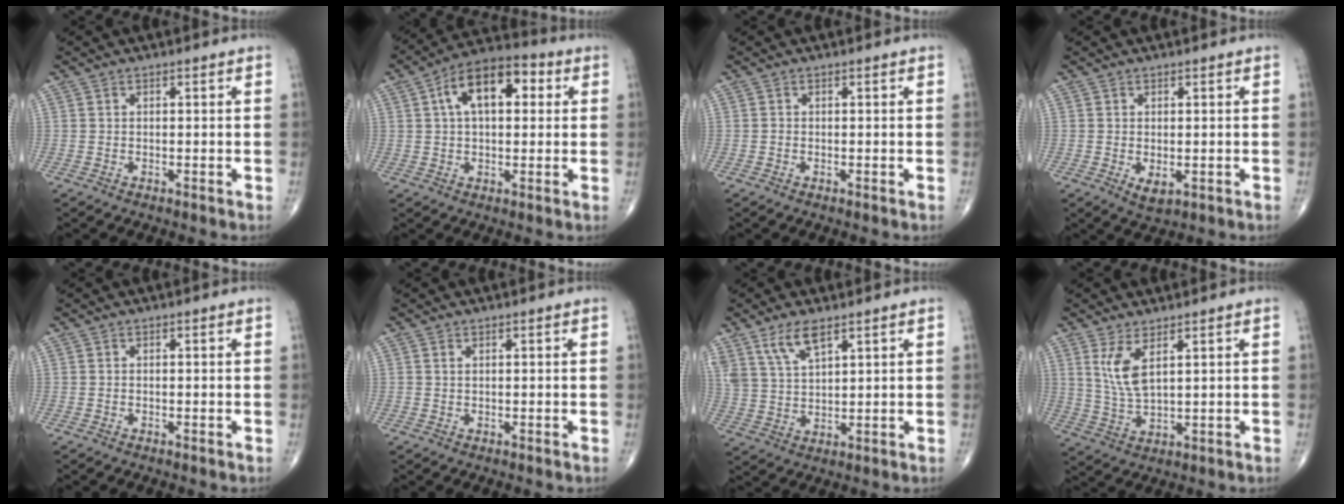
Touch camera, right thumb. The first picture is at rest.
{"total": 11.9, "force": [3.0, 6.6, 9.4], "torque": [-0.137, 0.026, 0.039]}
{"total": 0.0}
{"total": 2.8, "force": [-0.5, 1.6, 2.3], "torque": [-0.031, -0.005, 0.000]}
{"total": 0.0}
{"total": 0.5, "force": [0.3, 0.3, 0.4], "torque": [-0.008, 0.002, 0.007]}
{"total": 7.1, "force": [4.7, 2.6, 4.7], "torque": [-0.090, -0.018, 0.098]}
{"total": 6.4, "force": [2.8, 2.2, 5.3], "torque": [-0.110, -0.021, 0.069]}